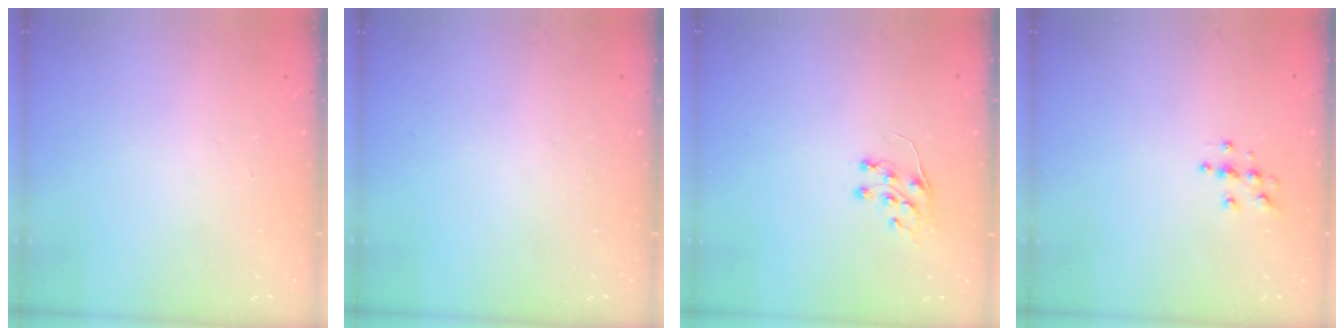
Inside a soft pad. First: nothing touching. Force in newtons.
{"total": 0.0}
{"total": 6.5, "press": 6.4, "slide": 0.6}
{"total": 4.0, "press": 3.9, "slide": 0.4}